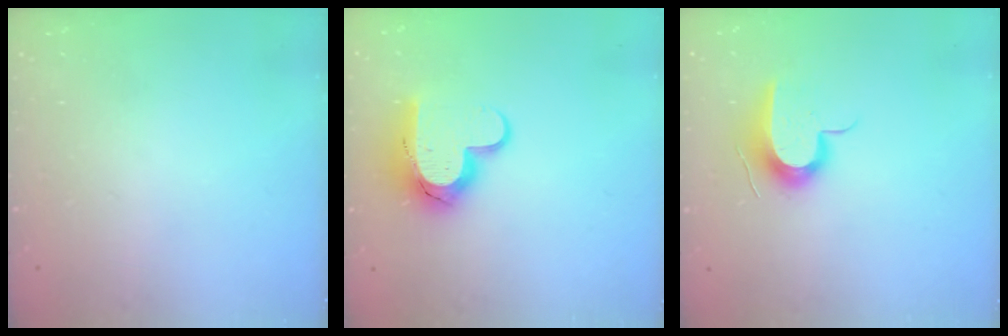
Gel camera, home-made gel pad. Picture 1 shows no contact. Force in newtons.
{"total": 14.0, "press": 13.9, "slide": 1.4}
{"total": 10.1, "press": 10.1, "slide": 0.9}